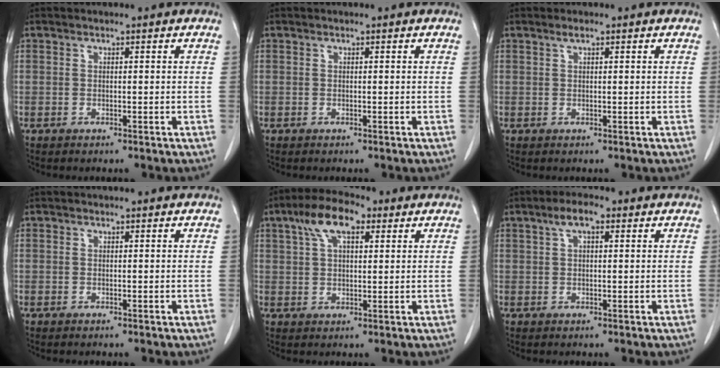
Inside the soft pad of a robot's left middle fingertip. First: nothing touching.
{"total": 0.0}
{"total": 0.8, "force": [0.6, 0.1, 0.6], "torque": [-0.014, 0.002, 0.012]}
{"total": 0.0}
{"total": 7.3, "force": [3.8, 3.0, 5.5], "torque": [-0.108, 0.019, 0.068]}
{"total": 3.7, "force": [1.9, 1.3, 2.9], "torque": [-0.059, 0.013, 0.034]}